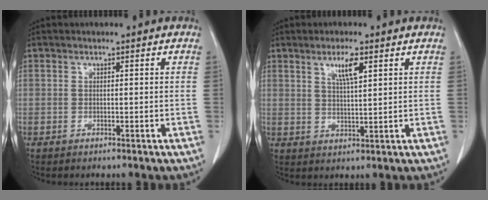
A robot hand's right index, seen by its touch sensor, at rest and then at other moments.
{"total": 4.5, "force": [2.3, 0.6, 3.8], "torque": [-0.070, 0.000, 0.042]}